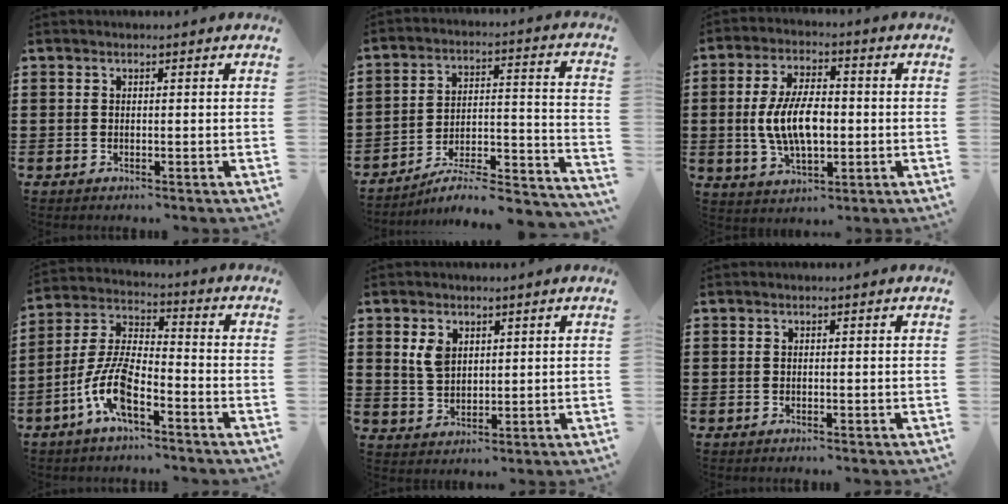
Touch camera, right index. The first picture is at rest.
{"total": 5.7, "force": [-5.0, 1.0, 2.6], "torque": [-0.042, -0.010, -0.098]}
{"total": 9.3, "force": [-0.5, 4.5, 8.0], "torque": [-0.172, -0.004, -0.018]}
{"total": 8.7, "force": [-5.0, 2.7, 6.6], "torque": [-0.167, -0.011, -0.102]}
{"total": 3.9, "force": [1.7, 2.7, 2.3], "torque": [-0.054, 0.009, 0.032]}
{"total": 0.0}